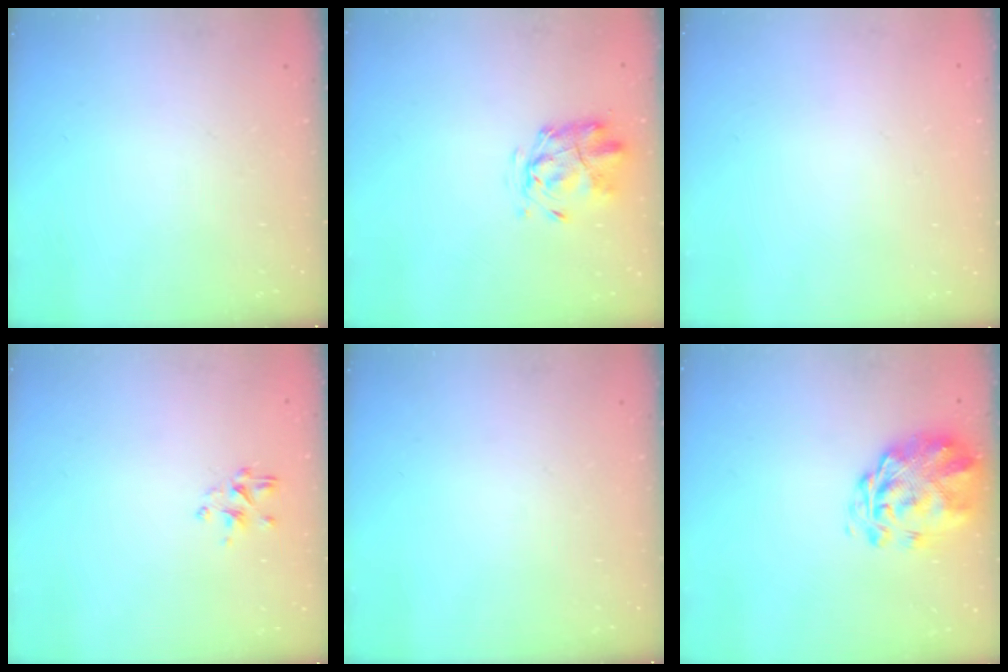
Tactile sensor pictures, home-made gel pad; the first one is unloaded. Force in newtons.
{"total": 2.4, "press": 2.3, "slide": 0.5}
{"total": 1.8, "press": 1.7, "slide": 0.1}
{"total": 2.4, "press": 2.2, "slide": 1.0}
{"total": 0.0}
{"total": 2.8, "press": 2.5, "slide": 1.3}